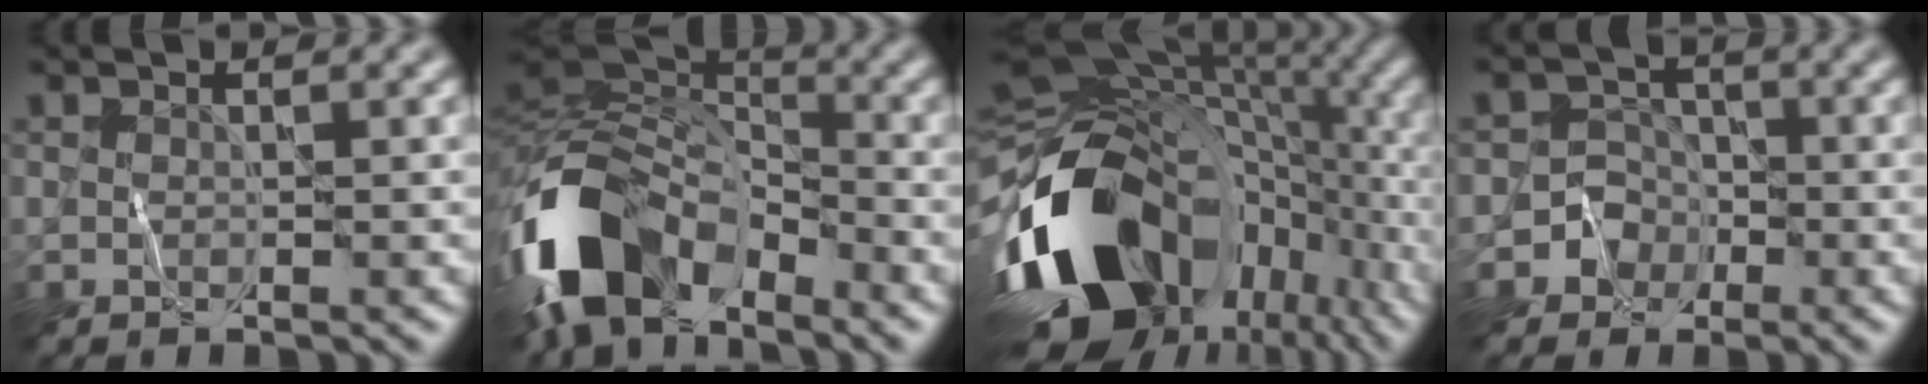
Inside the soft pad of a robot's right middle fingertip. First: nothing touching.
{"total": 12.1, "force": [-6.5, 7.1, 7.4], "torque": [-0.150, -0.003, -0.129]}
{"total": 17.3, "force": [-6.1, 10.7, 12.1], "torque": [-0.250, -0.027, -0.100]}
{"total": 4.5, "force": [-2.2, 3.9, -0.1], "torque": [0.033, 0.003, -0.061]}